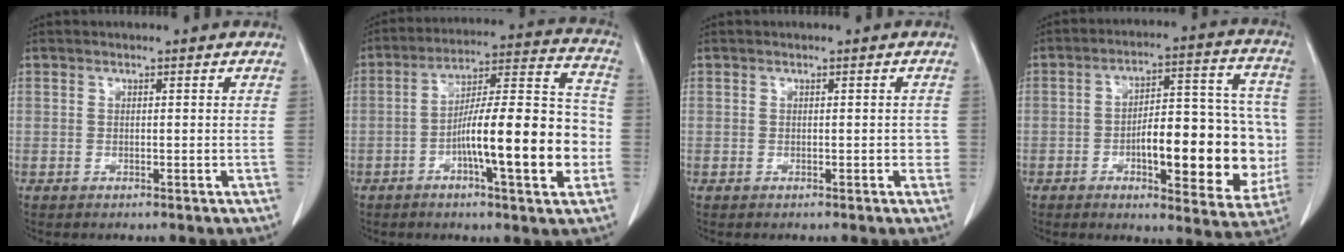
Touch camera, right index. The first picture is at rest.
{"total": 17.6, "force": [-4.4, 2.6, 16.9], "torque": [-0.264, 0.016, -0.068]}
{"total": 1.2, "force": [-0.2, 0.8, 0.9], "torque": [-0.004, 0.003, -0.001]}
{"total": 18.6, "force": [-3.4, 6.2, 17.2], "torque": [-0.205, 0.031, -0.038]}